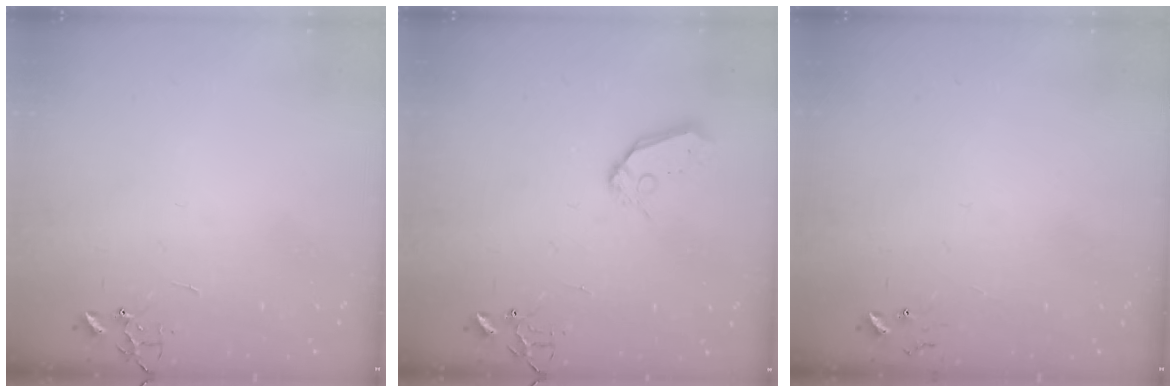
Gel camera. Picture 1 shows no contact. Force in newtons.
{"total": 8.6, "press": 8.6, "slide": 0.7}
{"total": 4.7, "press": 4.7, "slide": 0.4}